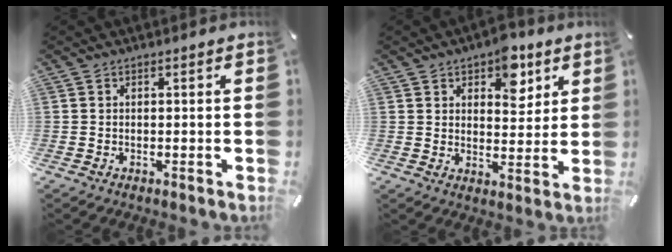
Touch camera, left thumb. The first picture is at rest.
{"total": 8.2, "force": [5.0, 5.3, 3.9], "torque": [-0.030, -0.026, 0.081]}